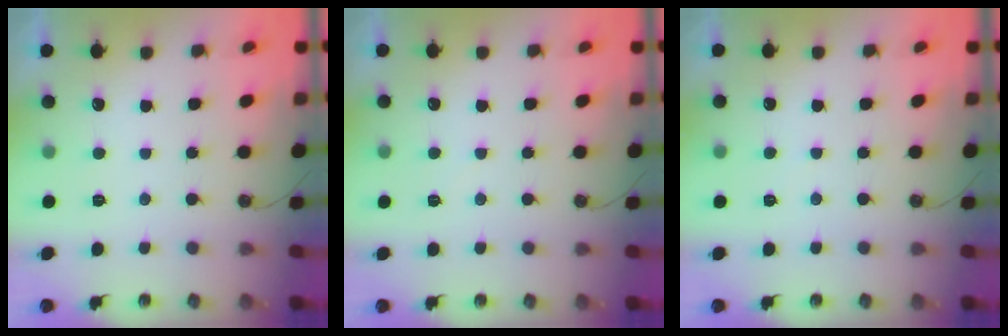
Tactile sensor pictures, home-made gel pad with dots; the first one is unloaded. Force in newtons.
{"total": 4.6, "press": 4.6, "slide": 0.6}
{"total": 2.7, "press": 2.6, "slide": 0.4}